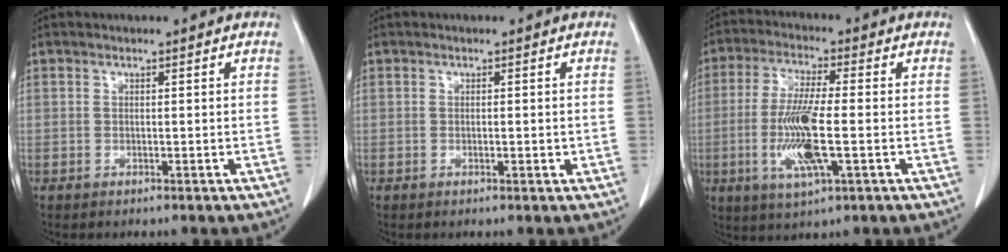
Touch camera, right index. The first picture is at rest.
{"total": 0.9, "force": [-0.2, 0.2, 0.9], "torque": [-0.014, 0.000, -0.002]}
{"total": 10.5, "force": [-2.4, 1.1, 10.2], "torque": [-0.209, -0.015, -0.048]}